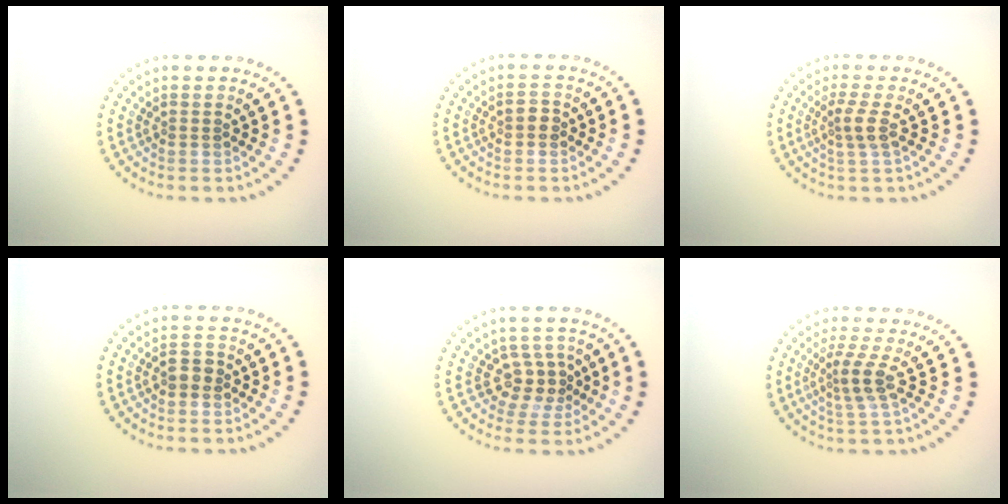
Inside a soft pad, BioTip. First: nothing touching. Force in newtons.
{"total": 1.5, "press": 1.5, "slide": 0.1}
{"total": 2.1, "press": 1.6, "slide": 1.4}
{"total": 1.7, "press": 1.7, "slide": 0.1}
{"total": 2.6, "press": 2.0, "slide": 1.6}
{"total": 2.6, "press": 1.8, "slide": 1.8}